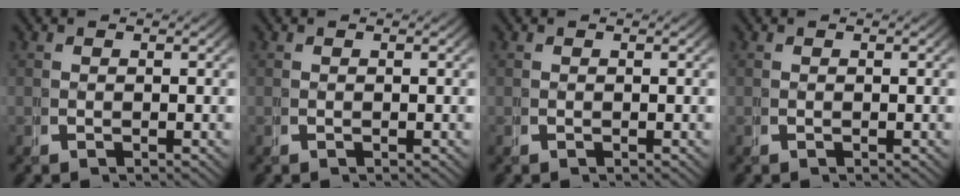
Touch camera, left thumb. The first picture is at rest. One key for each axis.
{"total": 0.0}
{"total": 0.0}
{"total": 0.0}